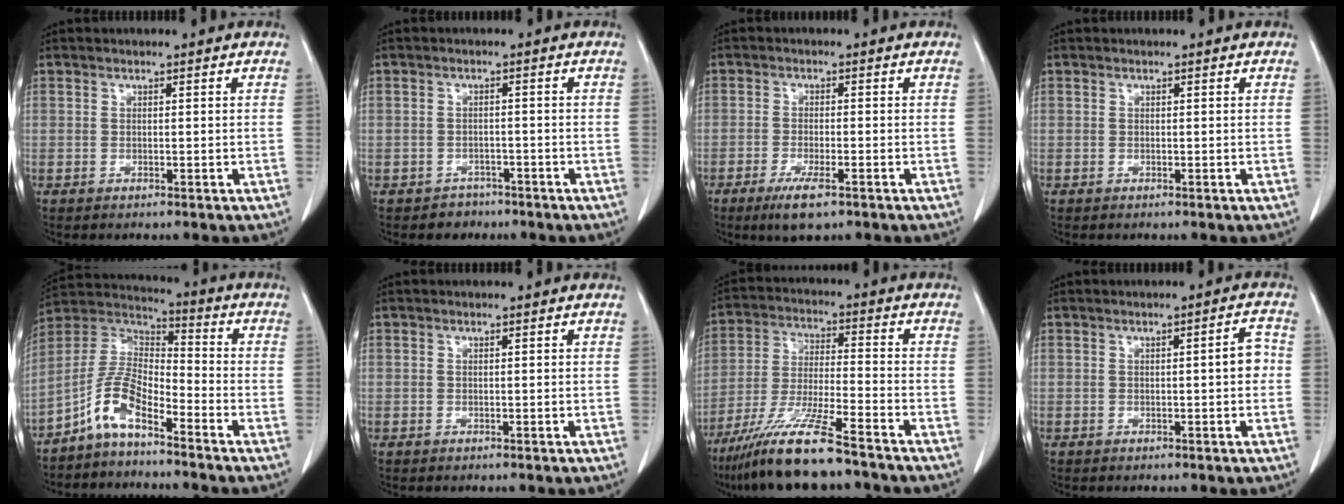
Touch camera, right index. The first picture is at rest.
{"total": 2.7, "force": [-1.8, 2.0, -0.3], "torque": [0.000, 0.010, -0.028]}
{"total": 5.0, "force": [-3.1, 0.9, 3.9], "torque": [-0.076, -0.011, -0.050]}
{"total": 0.0}
{"total": 8.4, "force": [-5.5, 2.7, 5.7], "torque": [-0.128, 0.021, -0.115]}
{"total": 0.0}
{"total": 12.9, "force": [-9.9, 0.2, 8.3], "torque": [-0.159, -0.032, -0.180]}
{"total": 2.8, "force": [-0.1, 0.5, 2.8], "torque": [-0.032, 0.005, -0.004]}